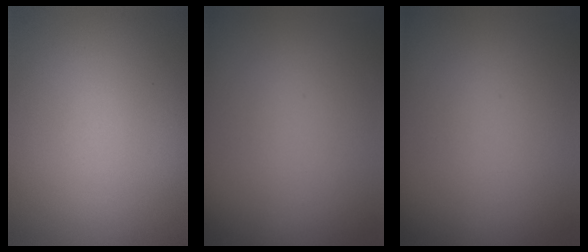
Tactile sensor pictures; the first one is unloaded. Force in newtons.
{"total": 0.0}
{"total": 0.0}